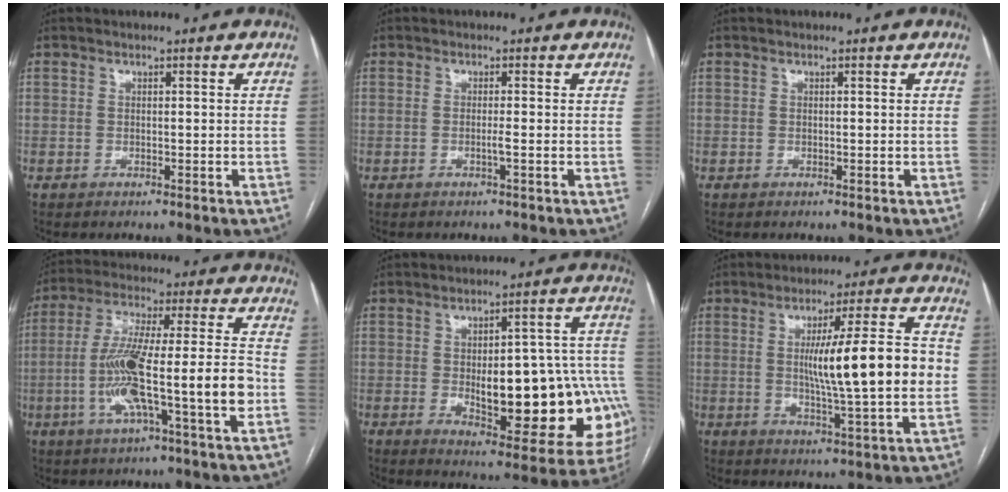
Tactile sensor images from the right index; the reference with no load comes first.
{"total": 1.0, "force": [-0.4, -0.2, 0.9], "torque": [-0.015, 0.000, -0.008]}
{"total": 0.0}
{"total": 17.0, "force": [-4.1, 0.6, 16.5], "torque": [-0.302, 0.007, -0.074]}
{"total": 22.3, "force": [-3.6, 7.5, 20.7], "torque": [-0.185, 0.033, -0.019]}
{"total": 14.7, "force": [0.5, 0.3, 14.7], "torque": [-0.230, 0.002, 0.008]}